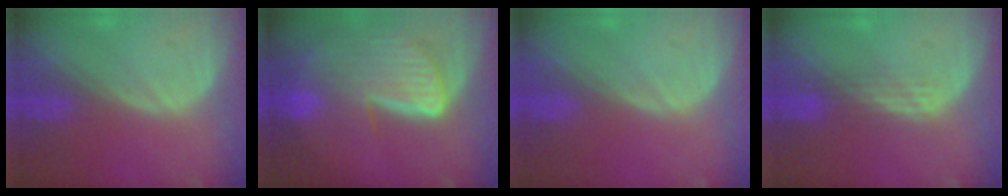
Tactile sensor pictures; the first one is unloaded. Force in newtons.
{"total": 9.3, "press": 8.1, "slide": 4.6}
{"total": 0.0}
{"total": 3.0, "press": 2.6, "slide": 1.4}